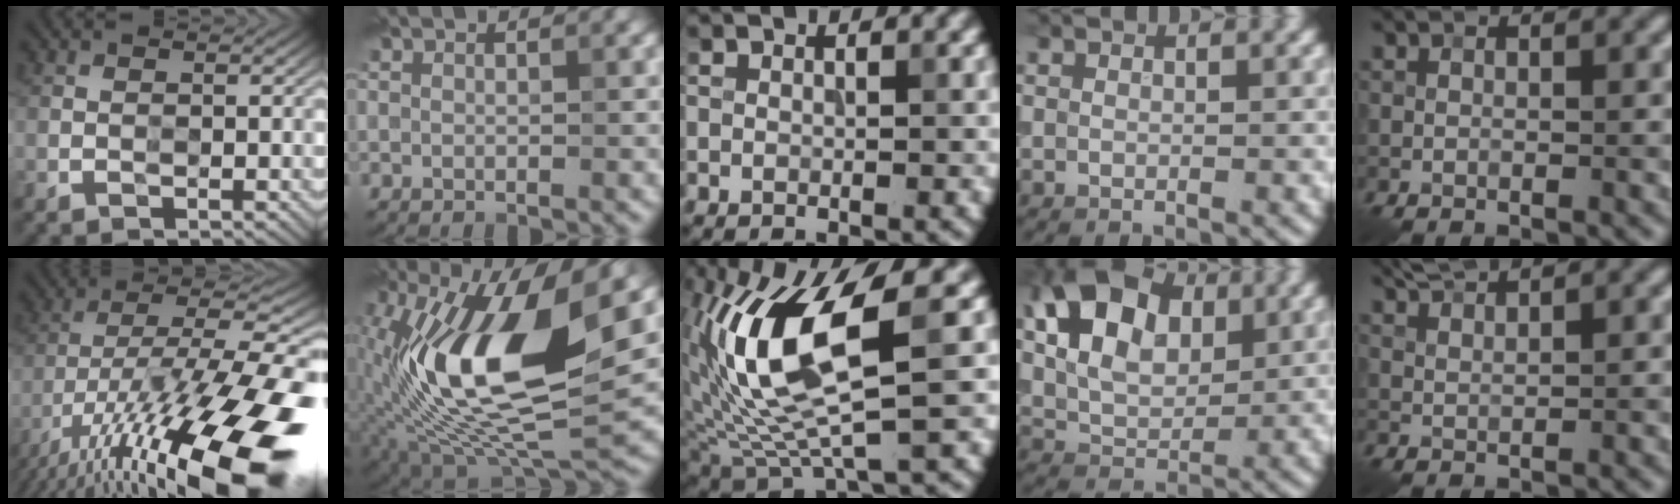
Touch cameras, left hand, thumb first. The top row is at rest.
{"thumb": {"total": 21.2, "force": [-10.8, 6.4, 17.0], "torque": [-0.309, -0.003, -0.184]}, "index": {"total": 15.3, "force": [1.3, 6.4, 13.9], "torque": [-0.254, -0.007, 0.014]}, "middle": {"total": 10.9, "force": [2.1, 3.5, 10.2], "torque": [-0.216, -0.004, 0.043]}, "ring": {"total": 9.4, "force": [2.8, 6.1, 6.7], "torque": [-0.128, 0.009, 0.043]}, "little": {"total": 2.6, "force": [2.2, 0.4, 1.3], "torque": [-0.030, 0.002, 0.041]}}